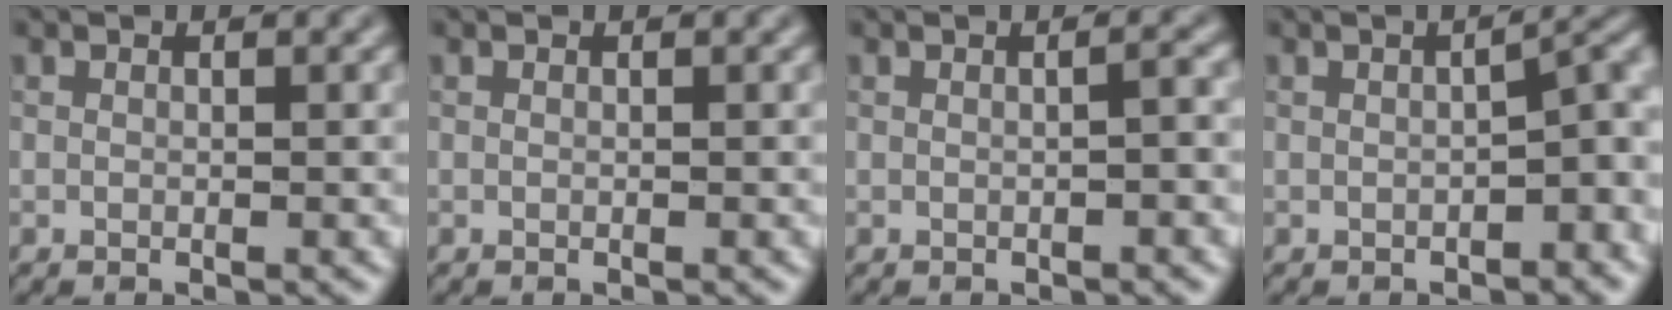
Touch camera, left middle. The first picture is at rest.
{"total": 0.0}
{"total": 1.9, "force": [0.0, 0.6, 1.7], "torque": [-0.019, 0.005, -0.003]}
{"total": 3.8, "force": [-1.2, 1.3, 3.4], "torque": [-0.040, 0.012, -0.017]}